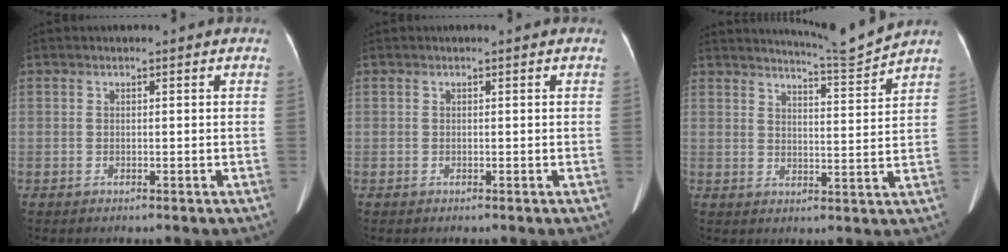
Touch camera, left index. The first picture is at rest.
{"total": 0.0}
{"total": 6.5, "force": [6.1, -2.2, 0.3], "torque": [-0.021, -0.040, 0.098]}